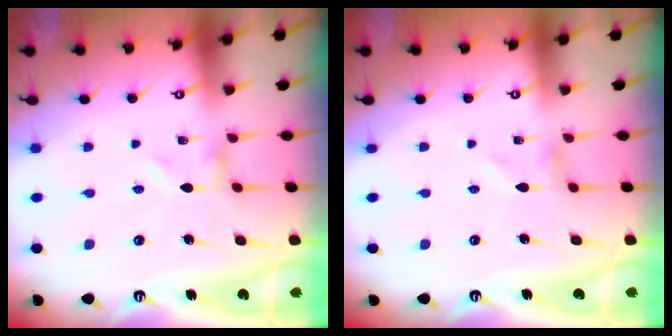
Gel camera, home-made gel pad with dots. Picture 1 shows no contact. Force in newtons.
{"total": 0.6, "press": 0.6, "slide": 0.2}